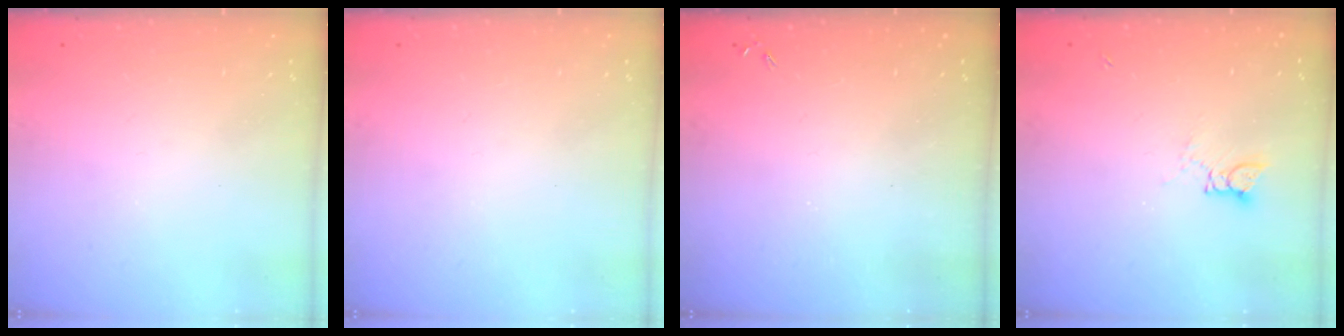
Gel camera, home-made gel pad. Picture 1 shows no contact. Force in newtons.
{"total": 0.0}
{"total": 0.0}
{"total": 3.4, "press": 3.4, "slide": 0.3}